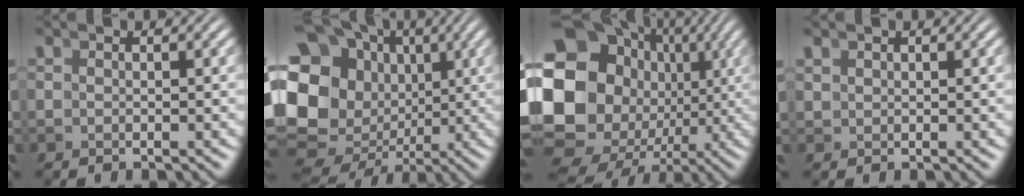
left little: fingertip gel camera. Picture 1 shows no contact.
{"total": 19.0, "force": [0.4, 15.6, 10.9], "torque": [-0.205, -0.038, 0.006]}
{"total": 21.8, "force": [-2.2, 18.0, 12.2], "torque": [-0.265, -0.073, -0.025]}
{"total": 0.8, "force": [0.7, 0.5, 0.2], "torque": [-0.002, 0.002, 0.019]}